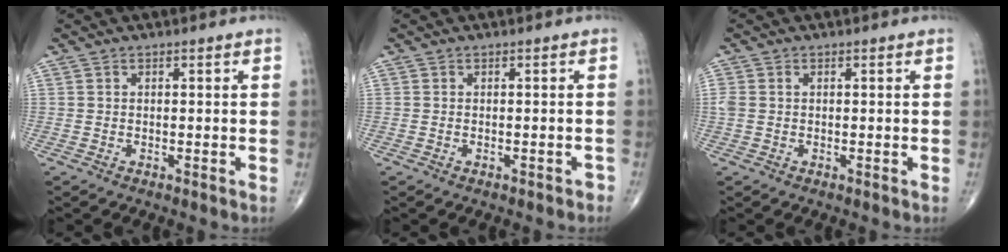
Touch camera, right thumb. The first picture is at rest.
{"total": 1.0, "force": [-0.9, 0.2, 0.4], "torque": [-0.008, 0.005, -0.009]}
{"total": 1.7, "force": [0.2, 1.3, 1.1], "torque": [-0.035, 0.010, 0.006]}